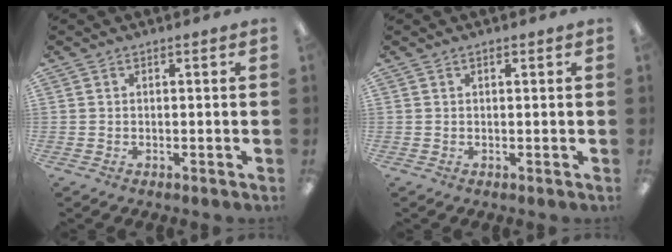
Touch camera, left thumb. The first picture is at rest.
{"total": 0.7, "force": [0.5, 0.3, 0.5], "torque": [-0.011, 0.002, 0.009]}